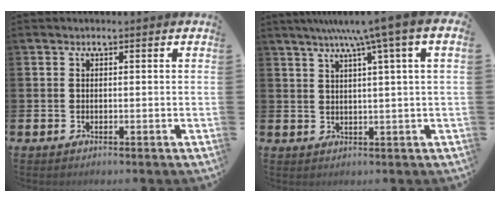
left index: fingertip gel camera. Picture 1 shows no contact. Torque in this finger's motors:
{"motor_torque": [1.55, -0.59, 0.45, 0.10]}